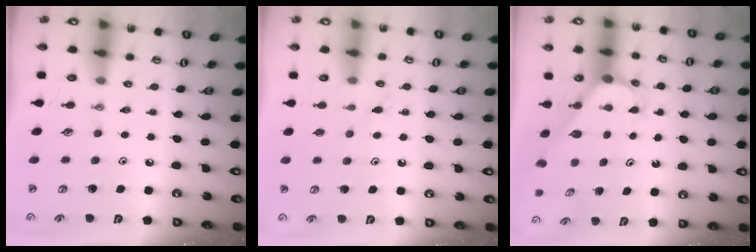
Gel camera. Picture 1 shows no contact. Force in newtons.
{"total": 7.6, "press": 7.6, "slide": 0.5}
{"total": 2.6, "press": 2.6, "slide": 0.1}